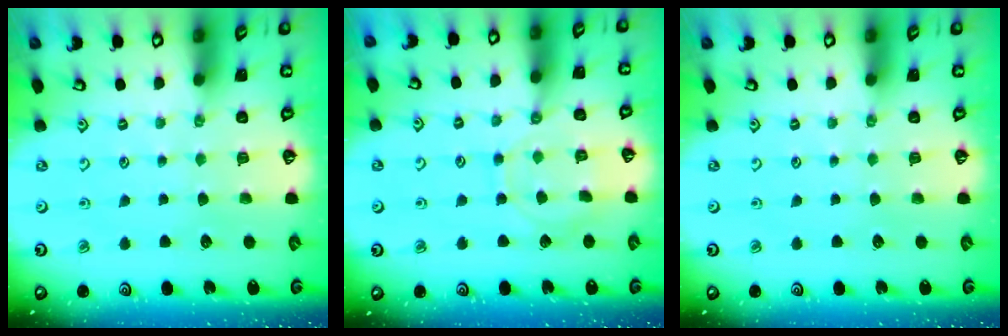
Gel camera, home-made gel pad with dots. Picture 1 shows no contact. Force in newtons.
{"total": 9.2, "press": 9.2, "slide": 0.8}
{"total": 0.0}